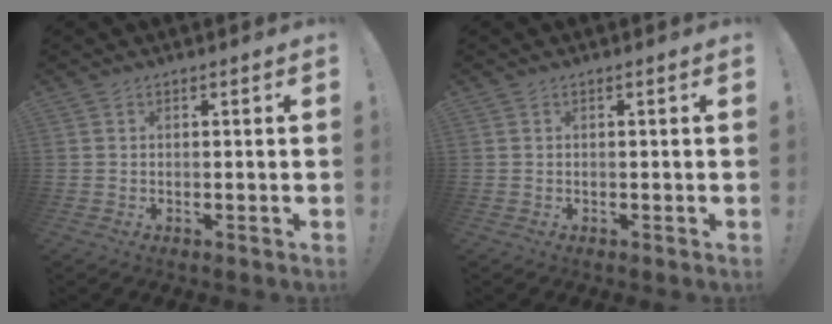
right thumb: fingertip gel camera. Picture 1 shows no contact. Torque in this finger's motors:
{"motor_torque": [-0.02, 0.12, -0.10, -0.23, 0.01]}